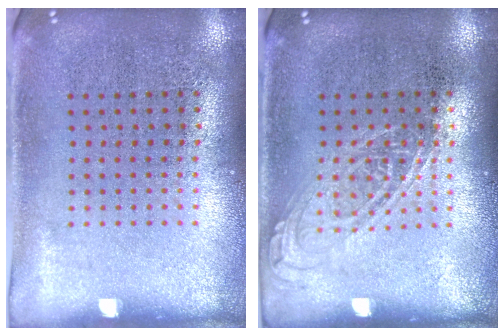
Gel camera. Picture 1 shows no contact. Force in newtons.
{"total": 1.0, "press": 1.0, "slide": 0.1}